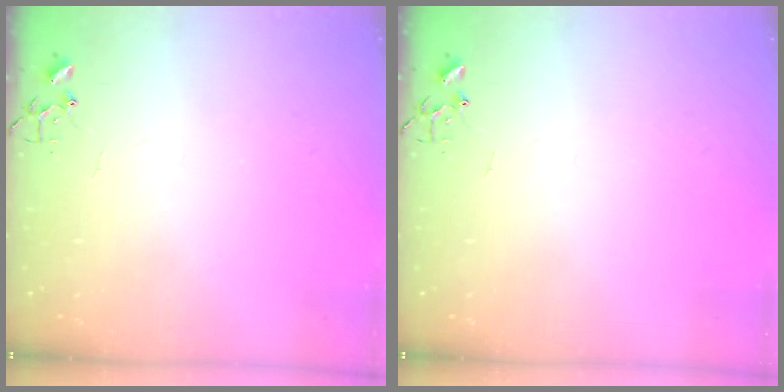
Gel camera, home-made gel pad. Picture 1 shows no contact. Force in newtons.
{"total": 0.0}